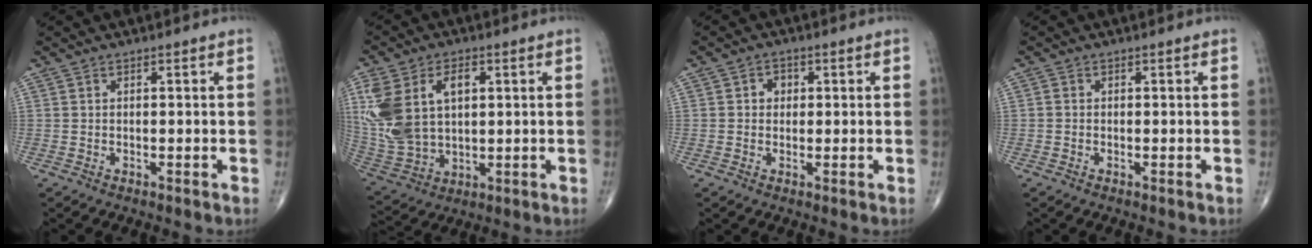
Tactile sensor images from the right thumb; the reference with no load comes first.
{"total": 17.8, "force": [4.2, 11.2, 13.2], "torque": [-0.287, -0.001, 0.092]}
{"total": 2.6, "force": [0.4, 2.3, 1.2], "torque": [-0.001, 0.004, 0.002]}
{"total": 0.6, "force": [-0.1, 0.5, 0.2], "torque": [-0.003, 0.001, -0.005]}